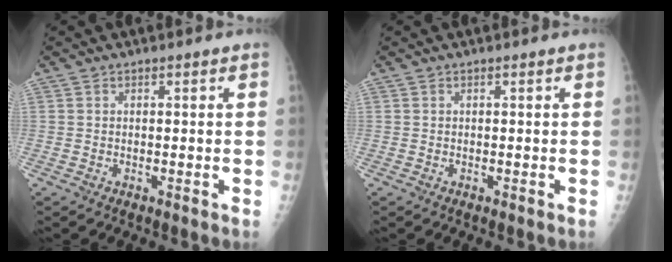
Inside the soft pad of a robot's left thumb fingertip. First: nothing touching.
{"total": 0.0}